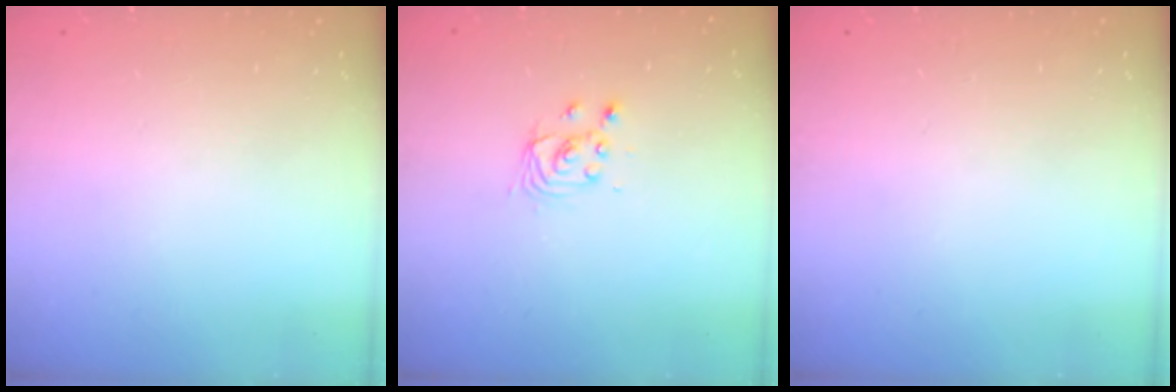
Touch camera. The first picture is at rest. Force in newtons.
{"total": 3.3, "press": 3.3, "slide": 0.3}
{"total": 0.0}